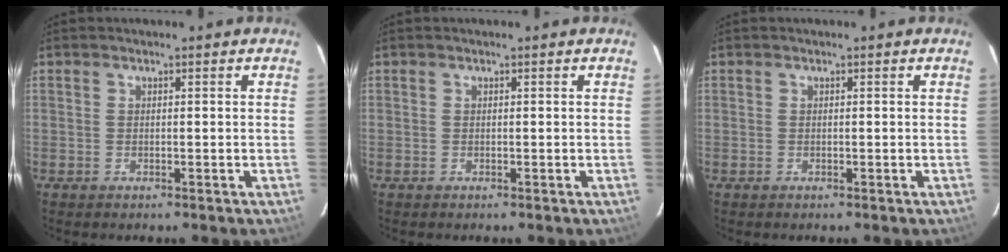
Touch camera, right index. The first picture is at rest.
{"total": 0.0}
{"total": 0.0}